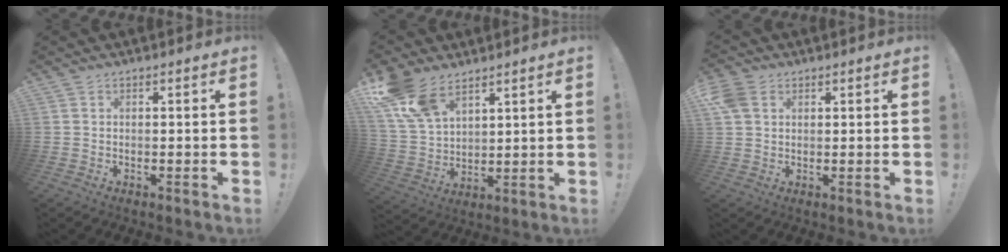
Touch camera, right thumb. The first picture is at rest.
{"total": 13.0, "force": [8.9, 7.1, 6.3], "torque": [-0.127, -0.041, 0.176]}
{"total": 5.7, "force": [2.2, 4.1, 3.2], "torque": [-0.070, 0.005, 0.047]}